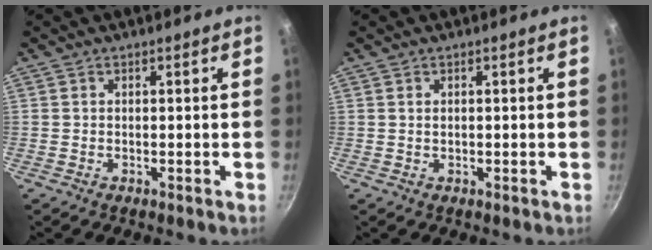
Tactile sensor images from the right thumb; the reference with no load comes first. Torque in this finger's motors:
{"motor_torque": [-0.25, 0.05, -0.24, 0.09, 0.06]}